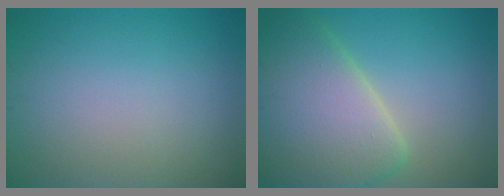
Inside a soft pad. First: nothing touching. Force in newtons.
{"total": 9.8, "press": 9.8, "slide": 1.0}